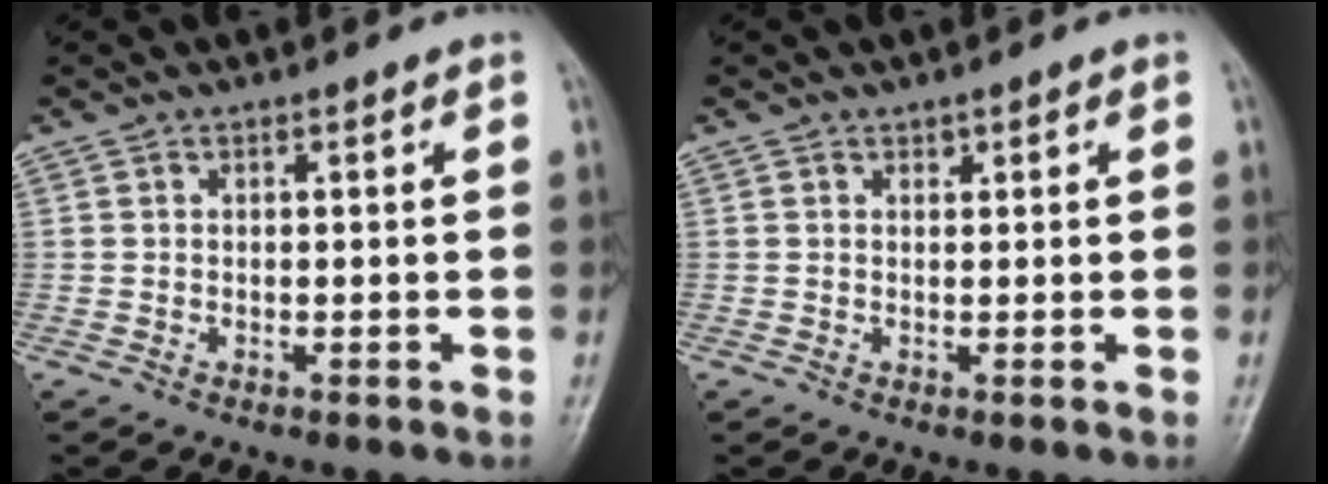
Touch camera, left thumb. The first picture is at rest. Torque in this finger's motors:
{"motor_torque": [0.86, 0.76, 0.21, 0.05, -0.02]}